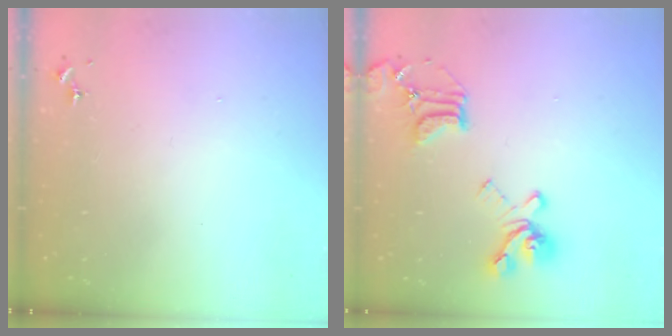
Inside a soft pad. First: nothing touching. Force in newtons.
{"total": 18.0, "press": 17.9, "slide": 1.9}